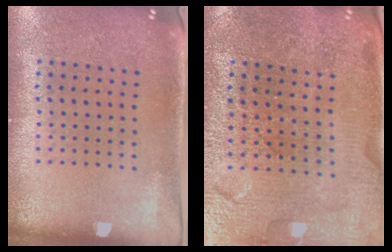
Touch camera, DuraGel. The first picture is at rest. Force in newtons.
{"total": 3.2, "press": 3.2, "slide": 0.1}